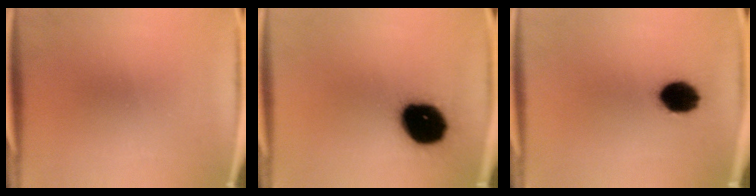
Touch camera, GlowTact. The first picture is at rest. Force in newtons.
{"total": 19.1}
{"total": 9.5}